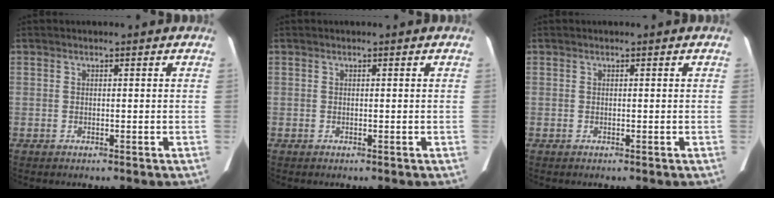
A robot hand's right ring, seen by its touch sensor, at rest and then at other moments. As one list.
[{"total": 0.0}, {"total": 0.0}]